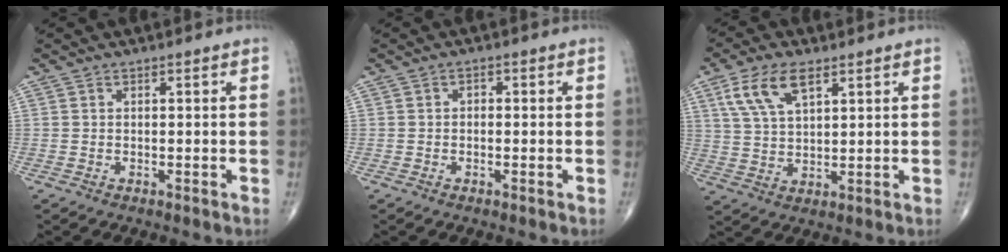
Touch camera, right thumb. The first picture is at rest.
{"total": 1.0, "force": [-0.1, 0.8, 0.6], "torque": [-0.003, 0.005, -0.006]}
{"total": 9.2, "force": [4.6, 4.3, 6.7], "torque": [-0.132, -0.008, 0.093]}